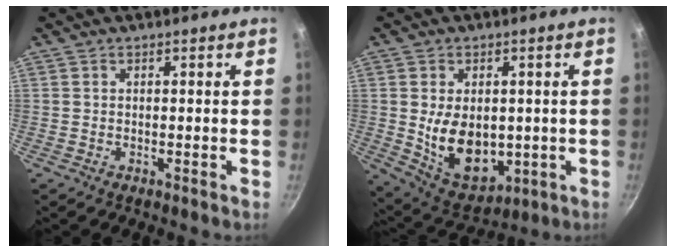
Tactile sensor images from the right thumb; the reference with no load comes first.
{"total": 13.0, "force": [-0.3, 8.9, 9.5], "torque": [-0.123, -0.019, 0.021]}